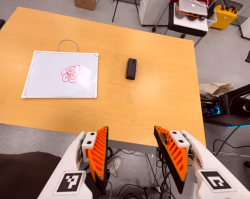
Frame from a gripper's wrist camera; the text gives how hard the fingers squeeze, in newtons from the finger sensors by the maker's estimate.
{"total": 0.0}